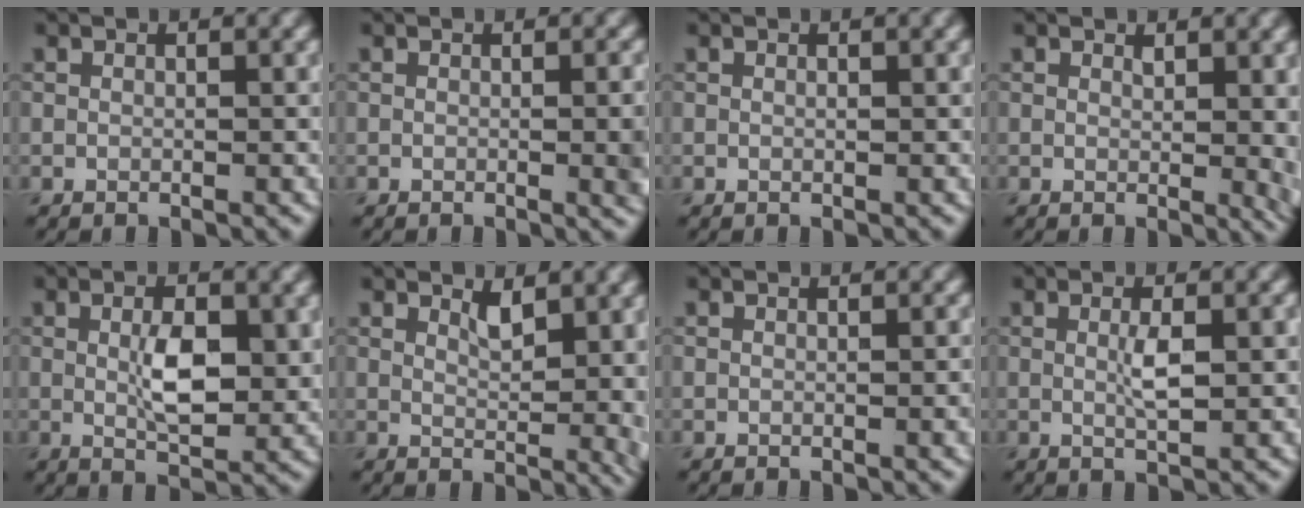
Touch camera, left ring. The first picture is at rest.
{"total": 2.7, "force": [-0.2, 0.7, 2.6], "torque": [-0.026, 0.001, -0.004]}
{"total": 0.5, "force": [0.2, 0.1, 0.5], "torque": [-0.007, 0.002, 0.003]}
{"total": 2.4, "force": [0.8, 0.8, 2.1], "torque": [-0.021, -0.007, 0.017]}
{"total": 4.7, "force": [0.5, 2.0, 4.3], "torque": [-0.081, -0.002, 0.012]}
{"total": 3.3, "force": [1.6, 1.1, 2.7], "torque": [-0.042, -0.006, 0.030]}
{"total": 1.2, "force": [-0.1, 0.3, 1.1], "torque": [-0.013, 0.000, -0.002]}
{"total": 2.5, "force": [0.2, 0.5, 2.4], "torque": [-0.047, 0.001, 0.003]}